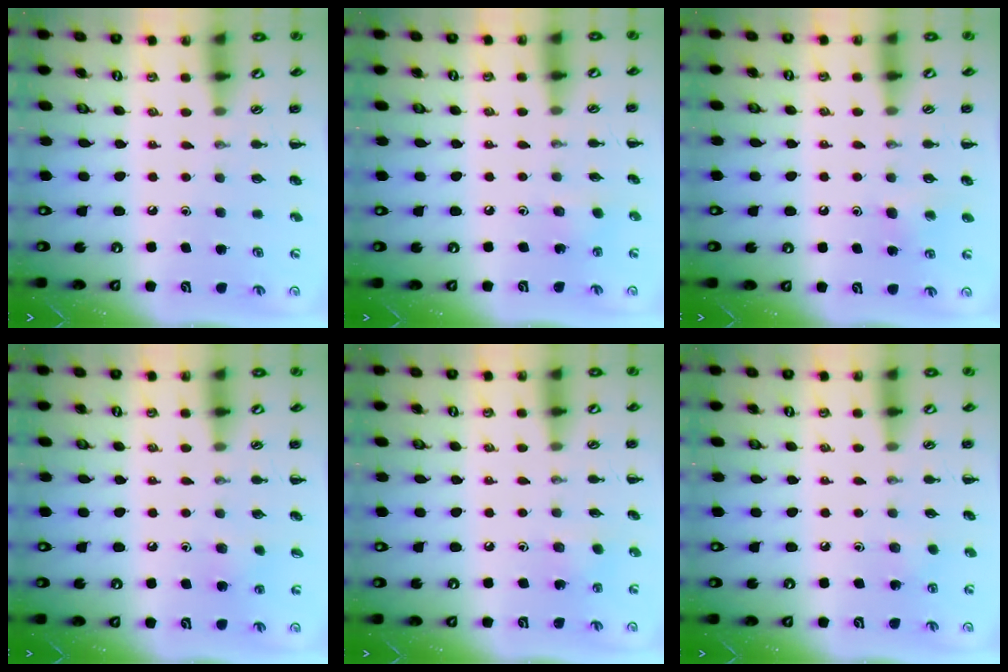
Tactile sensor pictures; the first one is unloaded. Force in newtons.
{"total": 2.4, "press": 2.3, "slide": 0.7}
{"total": 4.5, "press": 4.3, "slide": 1.4}
{"total": 5.7, "press": 5.5, "slide": 1.8}
{"total": 2.5, "press": 2.4, "slide": 0.7}
{"total": 2.8, "press": 2.7, "slide": 0.8}